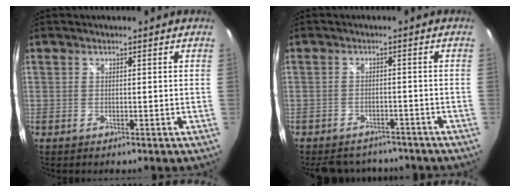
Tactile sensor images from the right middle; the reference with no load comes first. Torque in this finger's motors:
{"motor_torque": [0.95, -1.18, 0.04, 0.02]}